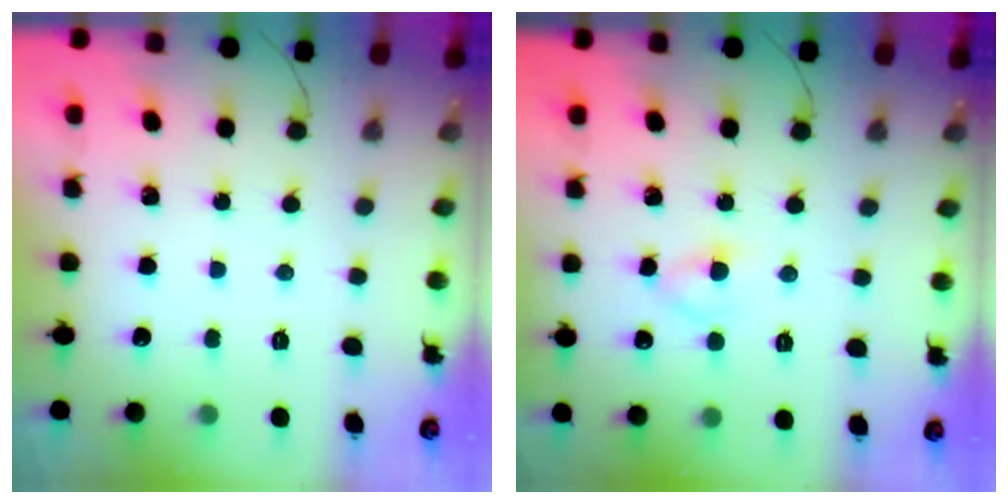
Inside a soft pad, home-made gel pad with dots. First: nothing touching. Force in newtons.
{"total": 2.5, "press": 2.2, "slide": 1.2}